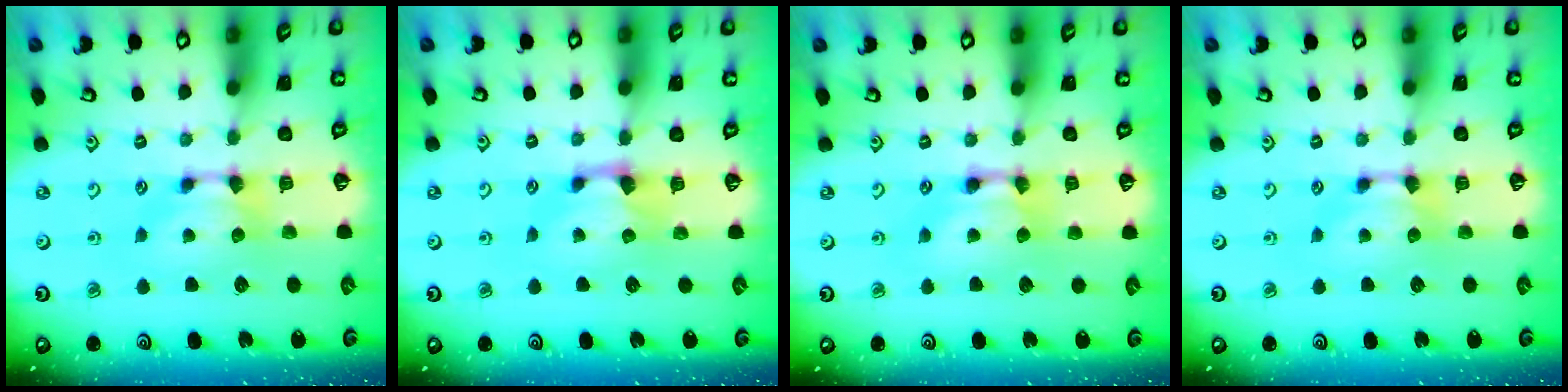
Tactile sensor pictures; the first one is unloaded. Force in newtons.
{"total": 0.6, "press": 0.1, "slide": 0.6}
{"total": 2.1, "press": 2.1, "slide": 0.1}
{"total": 0.0}